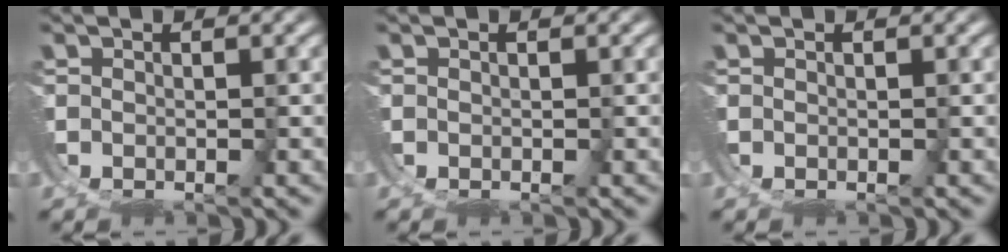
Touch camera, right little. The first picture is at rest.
{"total": 0.0}
{"total": 0.0}